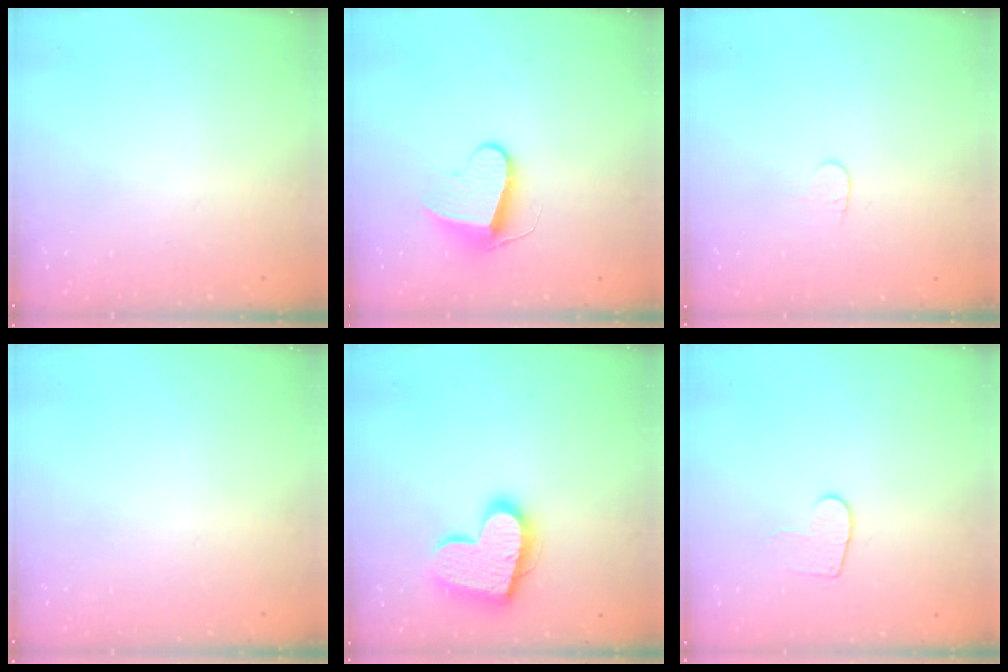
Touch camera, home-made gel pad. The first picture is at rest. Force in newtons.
{"total": 9.4, "press": 9.4, "slide": 0.7}
{"total": 3.7, "press": 3.7, "slide": 0.3}
{"total": 0.0}
{"total": 18.3, "press": 18.2, "slide": 1.4}
{"total": 6.4, "press": 6.4, "slide": 0.6}